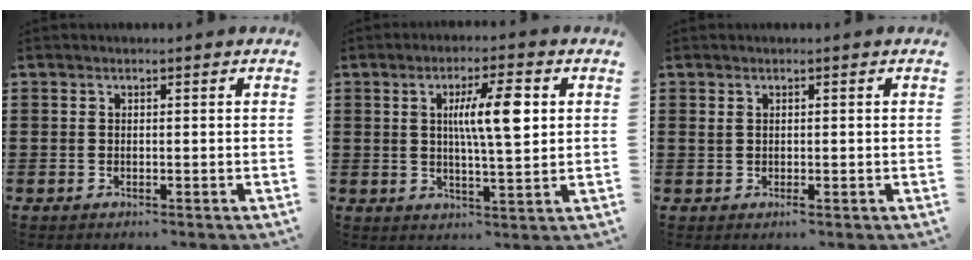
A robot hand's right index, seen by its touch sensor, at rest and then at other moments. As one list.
[{"total": 8.4, "force": [1.9, 1.6, 8.0], "torque": [-0.148, 0.001, 0.027]}, {"total": 1.1, "force": [0.1, 0.4, 1.0], "torque": [-0.020, 0.003, 0.001]}]